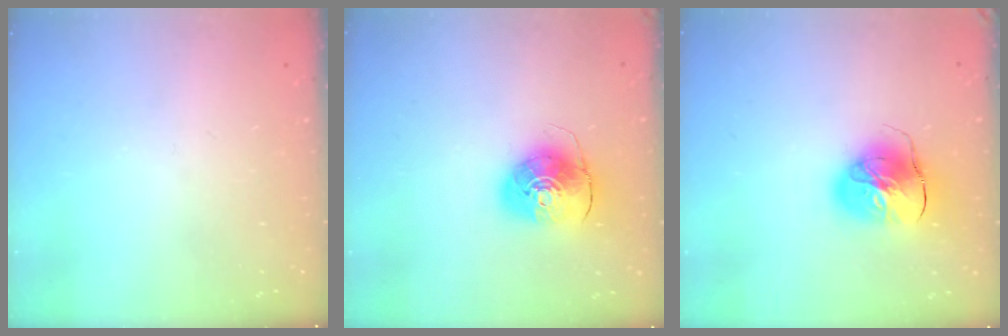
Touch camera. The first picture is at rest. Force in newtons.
{"total": 9.2, "press": 9.1, "slide": 1.2}
{"total": 12.1, "press": 12.0, "slide": 1.7}